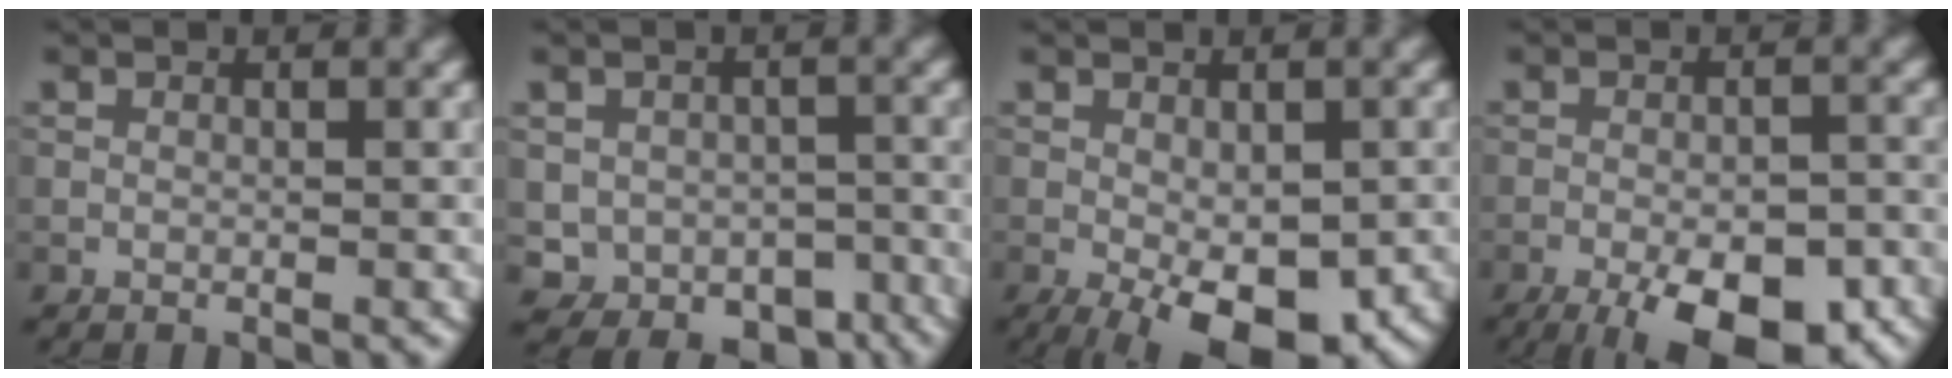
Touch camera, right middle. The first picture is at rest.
{"total": 4.9, "force": [-1.7, 4.0, 2.2], "torque": [-0.031, -0.021, -0.018]}
{"total": 8.0, "force": [-3.2, 3.3, 6.6], "torque": [-0.114, -0.021, -0.037]}
{"total": 9.7, "force": [-5.5, 3.4, 7.3], "torque": [-0.108, -0.007, -0.080]}